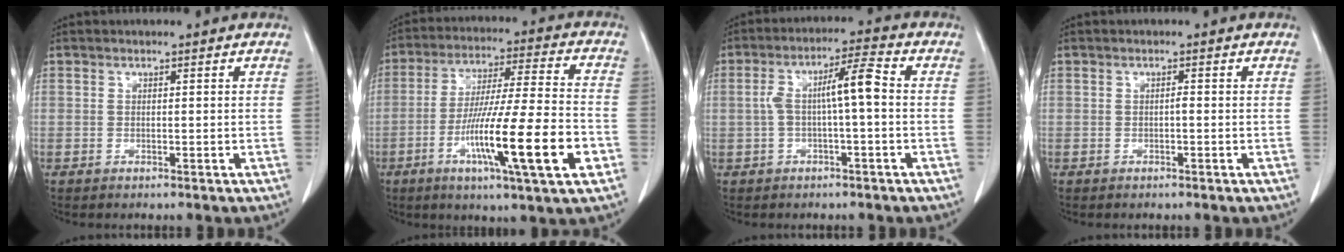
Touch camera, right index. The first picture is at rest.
{"total": 17.9, "force": [-6.2, 0.4, 16.8], "torque": [-0.284, -0.018, -0.103]}
{"total": 6.9, "force": [0.0, 0.9, 6.9], "torque": [-0.129, 0.027, 0.000]}
{"total": 1.5, "force": [-0.4, 0.1, 1.4], "torque": [-0.023, 0.004, -0.007]}